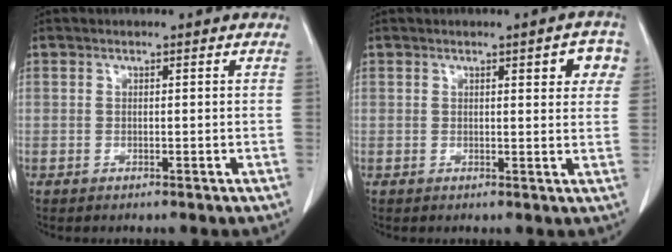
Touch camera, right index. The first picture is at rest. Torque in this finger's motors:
{"motor_torque": [0.21, 0.25, 0.06, 0.01]}